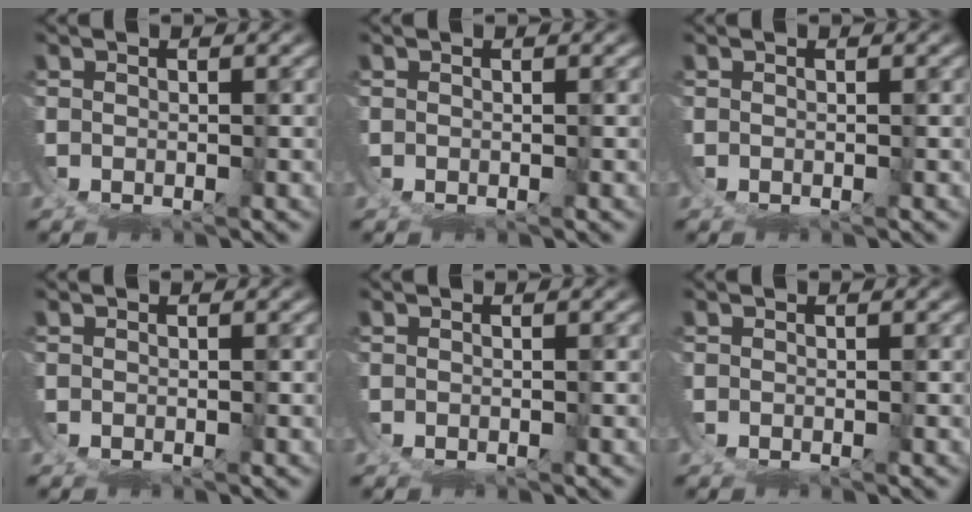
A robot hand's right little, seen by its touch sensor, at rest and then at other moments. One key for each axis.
{"total": 0.0}
{"total": 0.0}
{"total": 0.0}
{"total": 0.0}
{"total": 0.0}